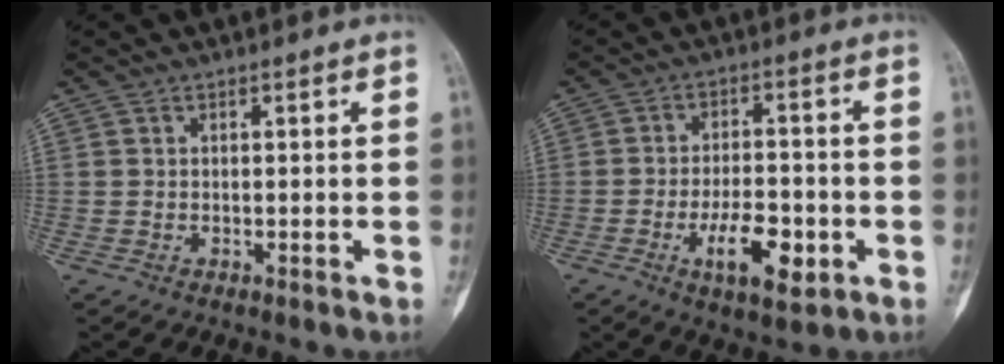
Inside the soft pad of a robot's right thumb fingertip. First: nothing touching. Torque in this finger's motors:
{"motor_torque": [-0.12, 0.77, 0.51, 0.17, 0.09]}